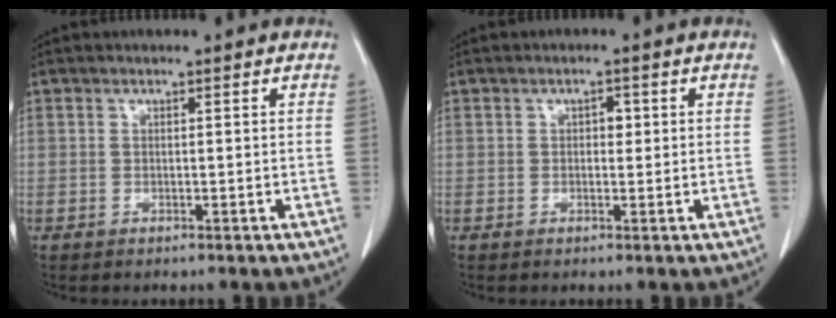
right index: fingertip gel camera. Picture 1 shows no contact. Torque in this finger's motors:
{"motor_torque": [0.21, 0.04, 0.01, 0.00]}